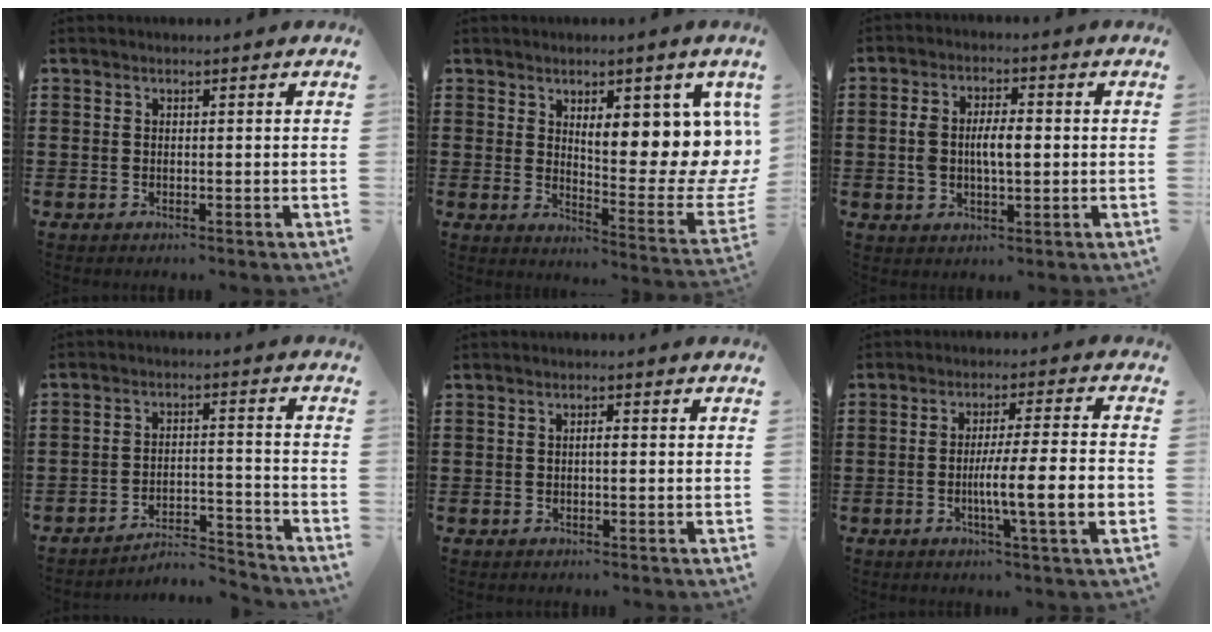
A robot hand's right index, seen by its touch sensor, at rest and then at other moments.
{"total": 10.2, "force": [4.3, 4.1, 8.3], "torque": [-0.098, -0.065, 0.067]}
{"total": 4.9, "force": [0.0, 2.3, 4.3], "torque": [-0.091, 0.005, -0.005]}
{"total": 5.0, "force": [-4.9, 0.5, 1.2], "torque": [-0.024, 0.001, -0.100]}
{"total": 1.0, "force": [-0.2, 0.2, 0.9], "torque": [-0.018, -0.002, -0.003]}
{"total": 8.3, "force": [-2.3, 0.2, 8.0], "torque": [-0.135, -0.009, -0.042]}